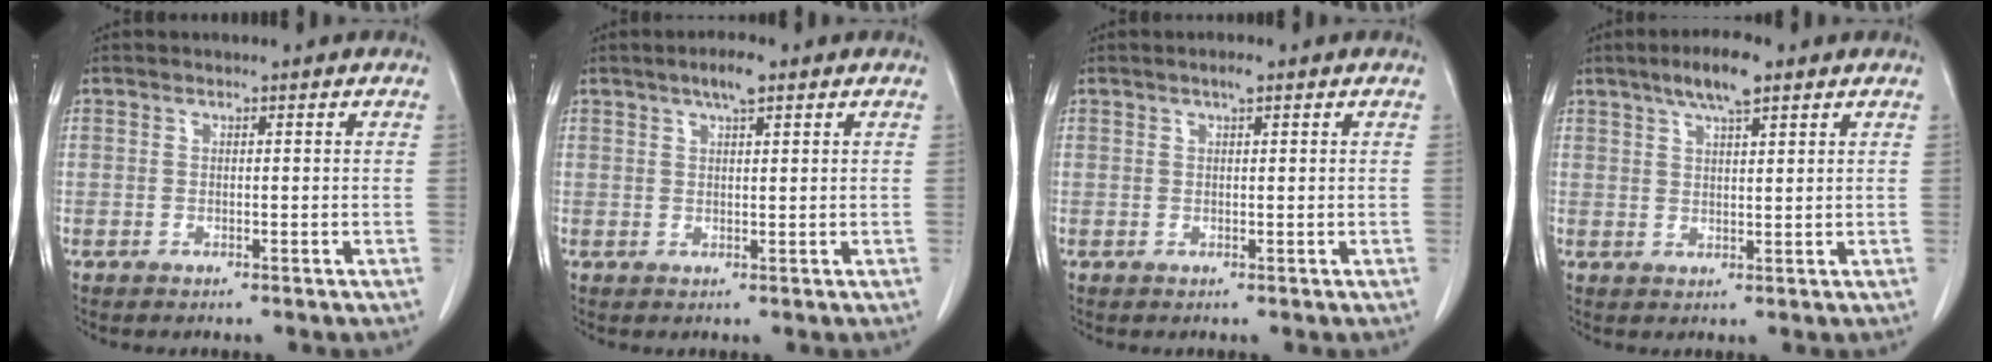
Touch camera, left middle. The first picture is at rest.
{"total": 3.2, "force": [2.1, 0.6, 2.4], "torque": [-0.045, 0.006, 0.034]}
{"total": 1.2, "force": [0.7, 0.2, 0.9], "torque": [-0.017, 0.002, 0.012]}
{"total": 6.0, "force": [3.9, 1.0, 4.4], "torque": [-0.081, 0.009, 0.066]}